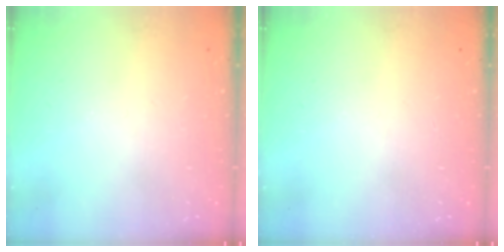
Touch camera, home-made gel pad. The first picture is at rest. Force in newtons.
{"total": 0.0}